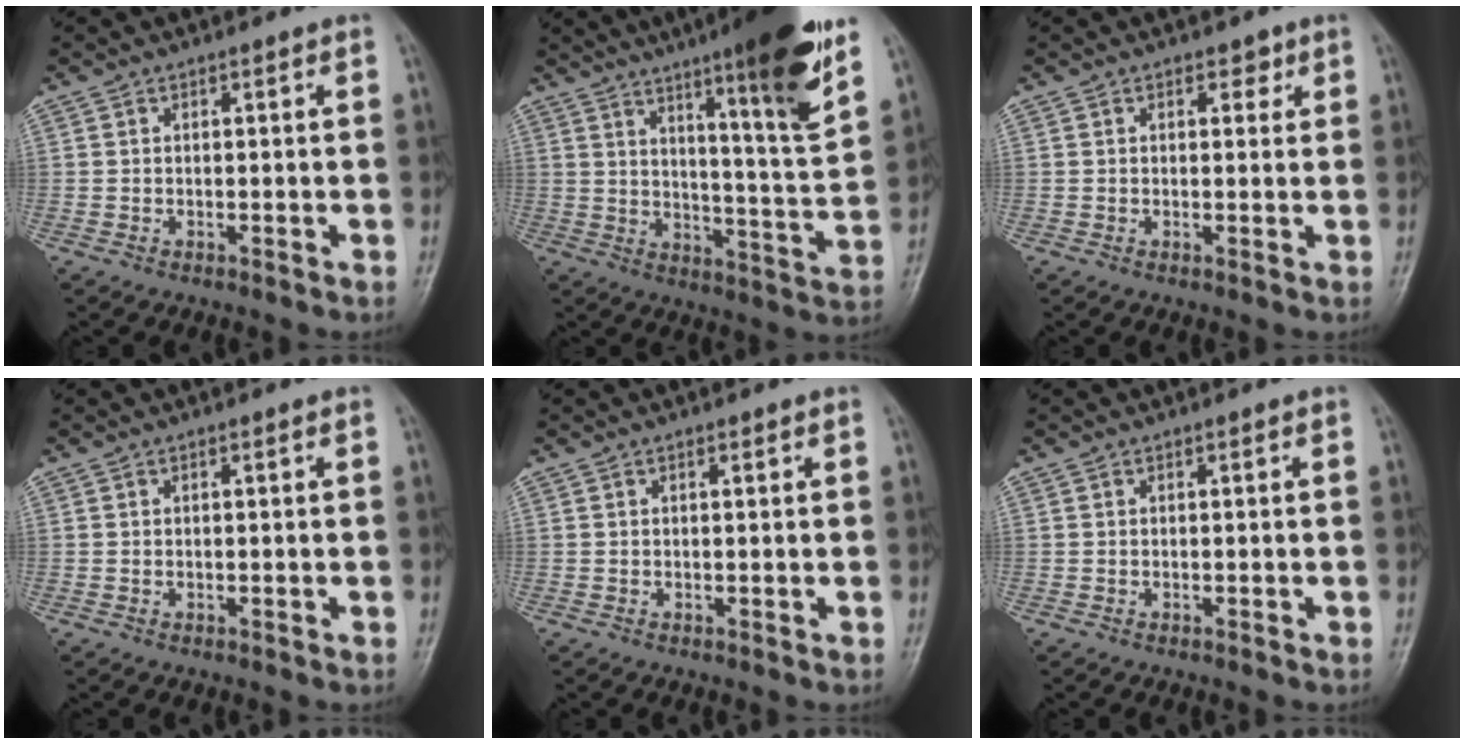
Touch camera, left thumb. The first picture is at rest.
{"total": 18.1, "force": [10.7, 1.6, 14.5], "torque": [-0.192, -0.059, 0.161]}
{"total": 2.0, "force": [1.1, 1.3, 1.0], "torque": [0.003, -0.003, 0.012]}
{"total": 0.0}
{"total": 0.5, "force": [0.3, 0.2, 0.4], "torque": [-0.007, -0.001, 0.004]}
{"total": 0.0}